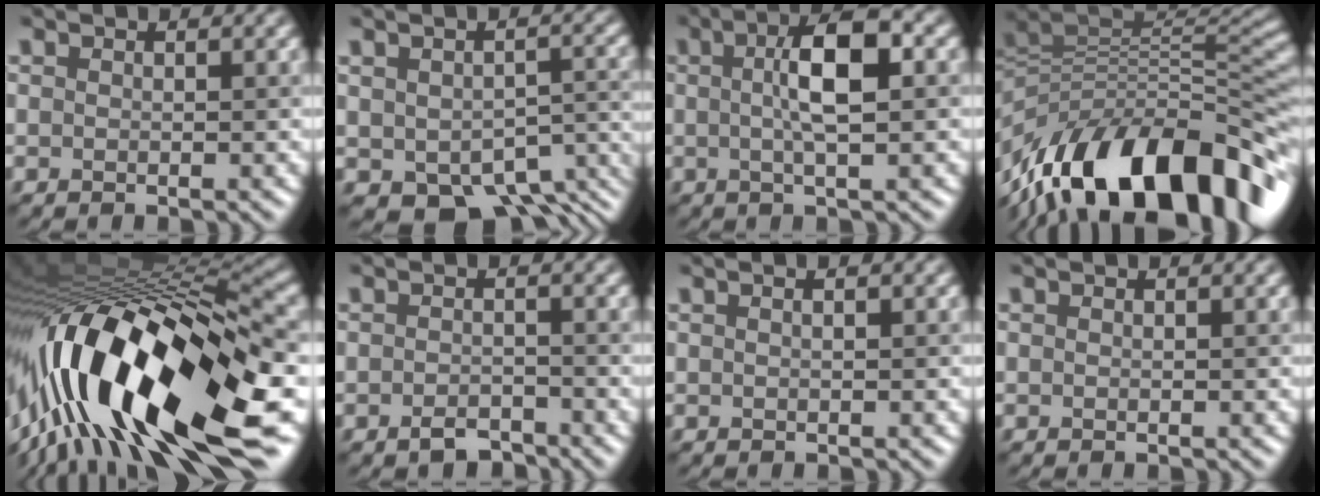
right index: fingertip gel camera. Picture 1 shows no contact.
{"total": 8.0, "force": [-4.2, 4.6, 5.0], "torque": [-0.065, -0.028, -0.051]}
{"total": 5.5, "force": [0.8, 1.3, 5.3], "torque": [-0.086, 0.018, 0.009]}
{"total": 15.1, "force": [-6.1, 6.8, 12.1], "torque": [-0.191, 0.013, -0.103]}
{"total": 18.5, "force": [-4.6, 5.7, 17.0], "torque": [-0.285, 0.012, -0.087]}
{"total": 2.0, "force": [-1.6, 0.9, 1.0], "torque": [-0.017, 0.006, -0.031]}
{"total": 0.8, "force": [0.3, 0.1, 0.7], "torque": [-0.013, 0.002, -0.001]}
{"total": 0.0}